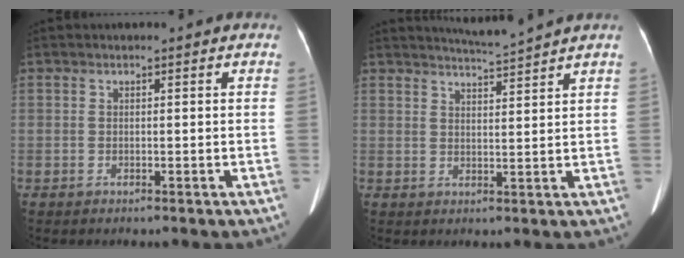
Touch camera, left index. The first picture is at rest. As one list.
[{"total": 4.5, "force": [4.1, -1.7, 0.7], "torque": [-0.017, -0.010, 0.070]}]